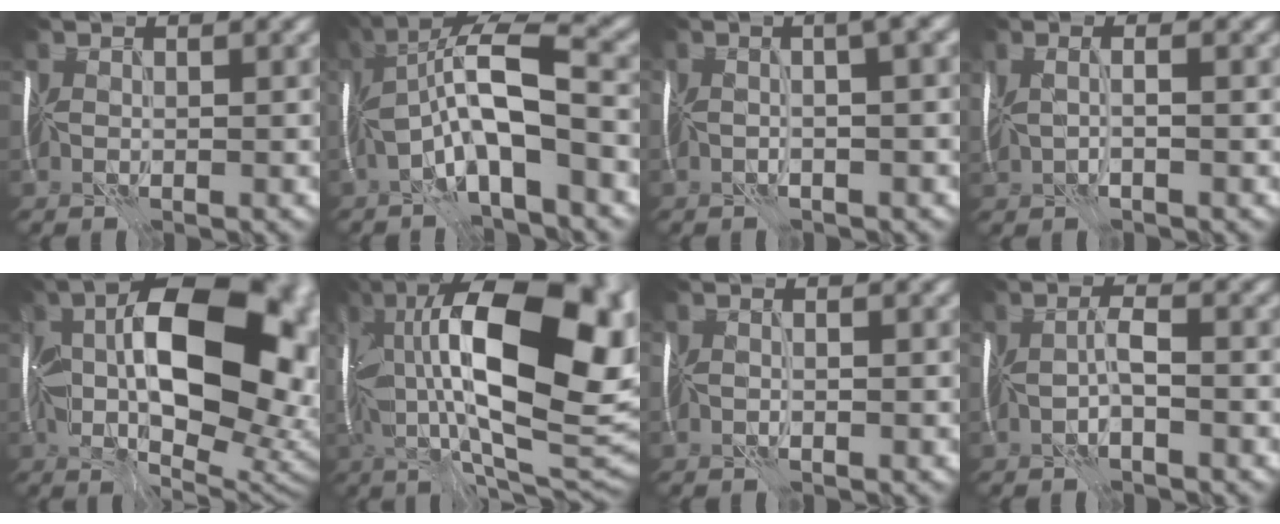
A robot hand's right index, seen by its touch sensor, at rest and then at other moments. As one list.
[{"total": 8.1, "force": [-1.5, 2.4, 7.6], "torque": [-0.145, 0.019, -0.035]}, {"total": 3.1, "force": [0.2, 0.6, 3.0], "torque": [-0.028, 0.010, -0.009]}, {"total": 1.9, "force": [-0.3, 0.5, 1.8], "torque": [-0.032, 0.003, -0.014]}, {"total": 17.0, "force": [1.4, 9.2, 14.2], "torque": [-0.225, 0.000, 0.020]}, {"total": 19.8, "force": [4.0, 8.9, 17.2], "torque": [-0.302, 0.017, 0.078]}, {"total": 0.8, "force": [-0.4, -0.3, -0.6], "torque": [0.006, -0.002, -0.010]}, {"total": 1.4, "force": [-0.9, -0.2, 1.1], "torque": [-0.030, 0.000, -0.017]}]